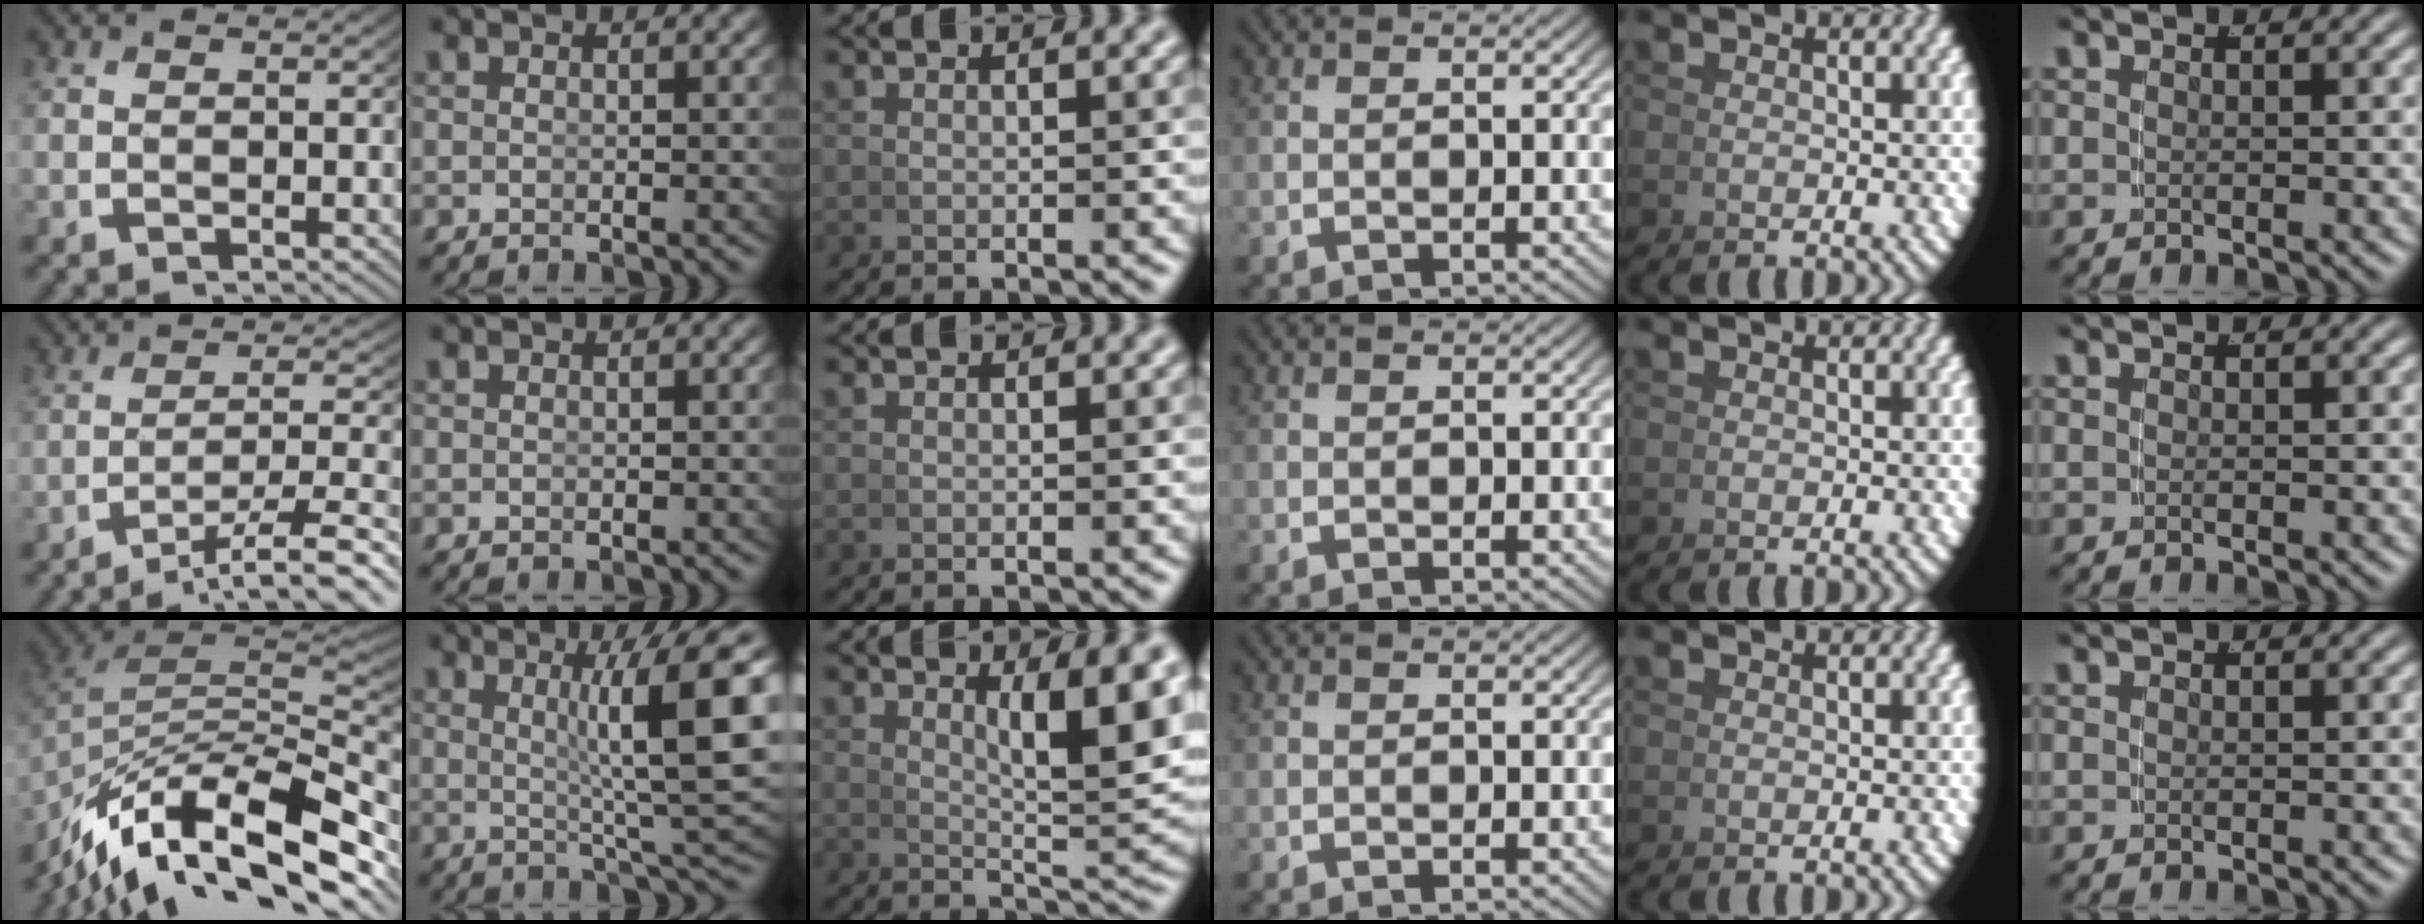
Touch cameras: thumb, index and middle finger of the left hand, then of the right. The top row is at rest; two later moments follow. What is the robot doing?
{"motion": "lift_and_place", "object": "cup"}